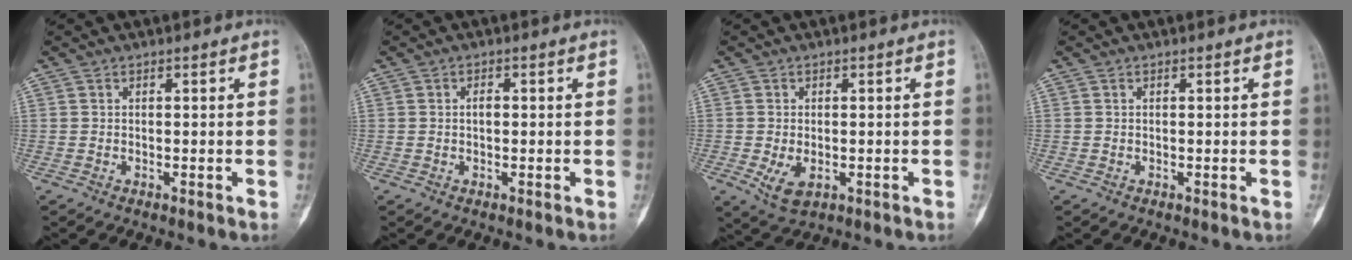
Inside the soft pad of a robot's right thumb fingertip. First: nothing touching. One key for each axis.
{"total": 1.4, "fx": 0.2, "fy": 0.8, "fz": 1.2, "tx": -0.017, "ty": 0.002, "tz": 0.002}
{"total": 4.6, "fx": -1.2, "fy": 2.8, "fz": 3.5, "tx": -0.061, "ty": -0.005, "tz": -0.011}
{"total": 0.0}